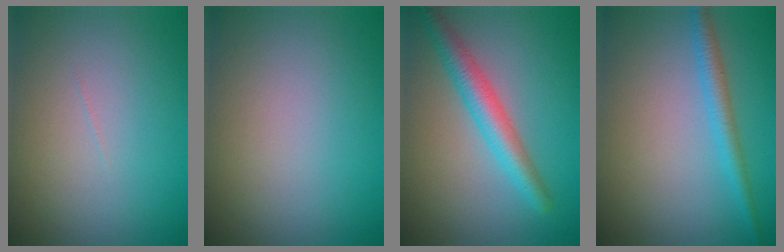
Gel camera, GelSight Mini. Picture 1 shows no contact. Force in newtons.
{"total": 0.0}
{"total": 3.9, "press": 3.9, "slide": 0.1}
{"total": 2.3, "press": 2.3, "slide": 0.1}